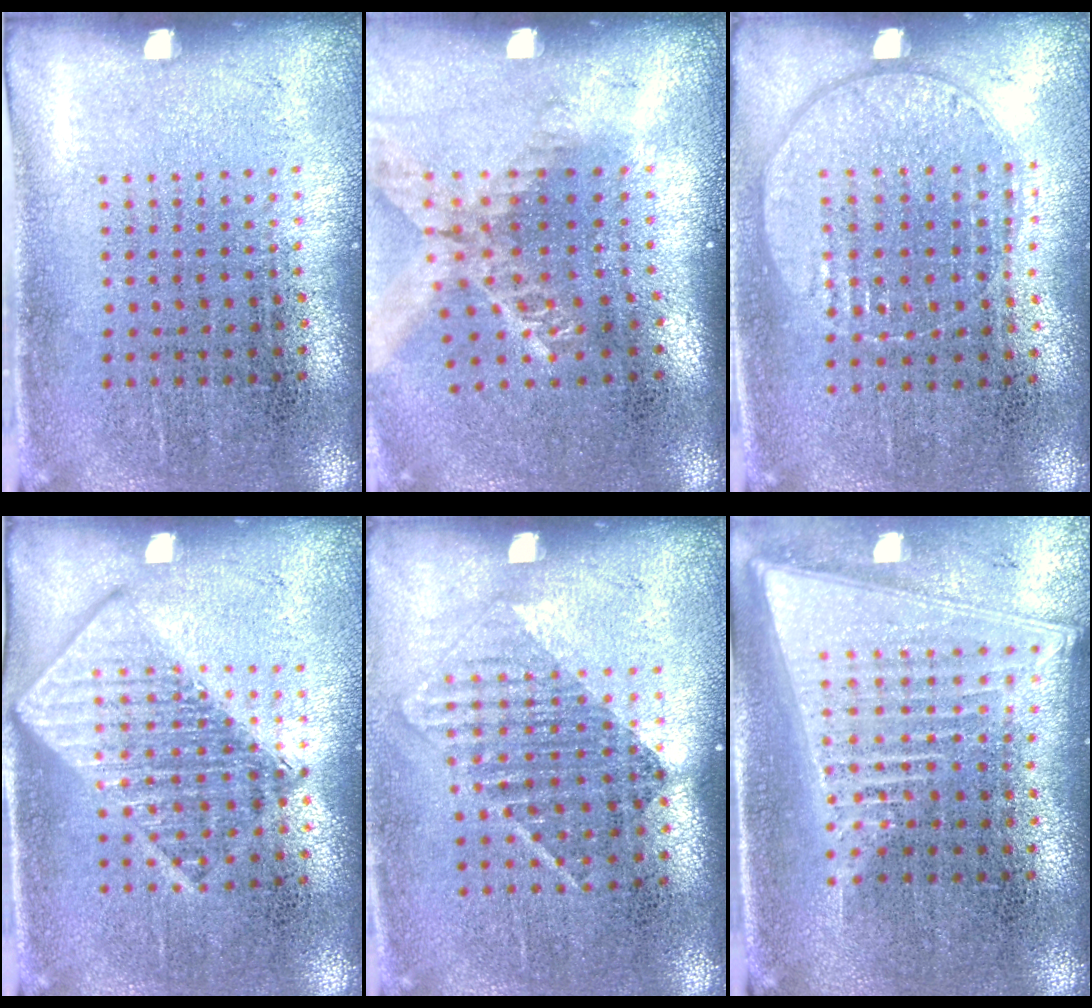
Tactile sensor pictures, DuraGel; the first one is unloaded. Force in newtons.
{"total": 1.7, "press": 1.3, "slide": 1.0}
{"total": 1.0, "press": 0.9, "slide": 0.4}
{"total": 1.7, "press": 1.7, "slide": 0.3}
{"total": 1.3, "press": 1.0, "slide": 0.8}
{"total": 2.1, "press": 1.7, "slide": 1.2}